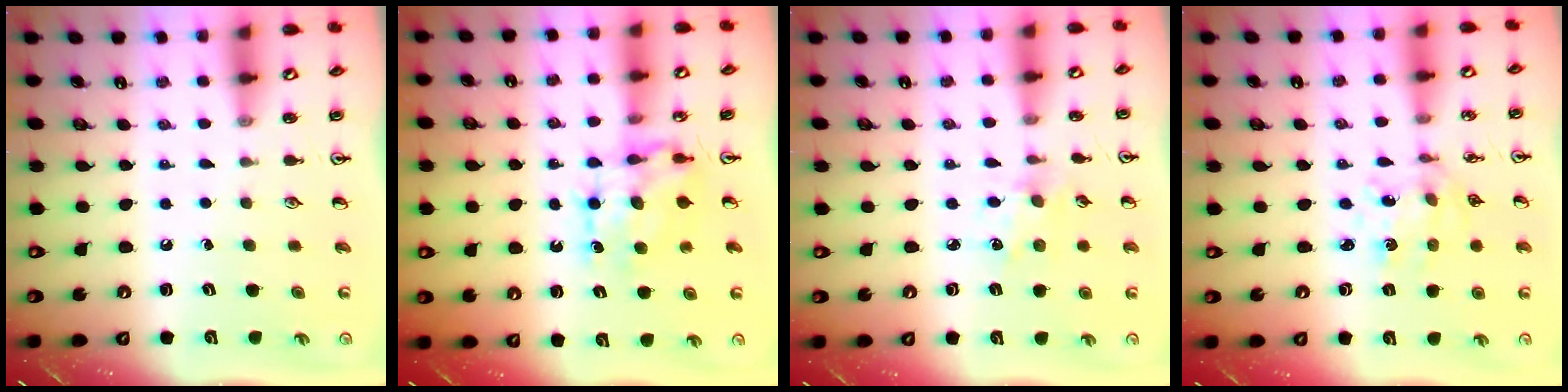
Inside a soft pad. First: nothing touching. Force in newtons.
{"total": 7.5, "press": 7.5, "slide": 0.7}
{"total": 3.8, "press": 3.8, "slide": 0.4}
{"total": 3.8, "press": 3.5, "slide": 1.5}